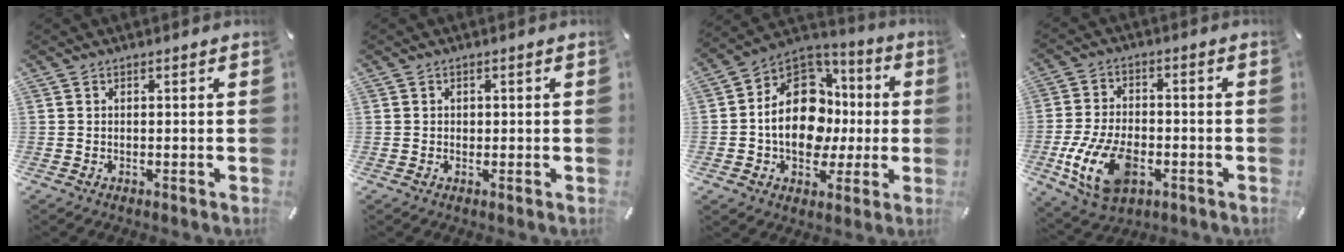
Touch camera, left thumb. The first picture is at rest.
{"total": 0.9, "force": [0.1, 0.8, 0.3], "torque": [0.003, 0.001, -0.002]}
{"total": 17.7, "force": [-1.2, 13.6, 11.4], "torque": [-0.208, 0.008, -0.022]}
{"total": 14.7, "force": [-4.7, 9.0, 10.6], "torque": [-0.216, 0.004, -0.080]}